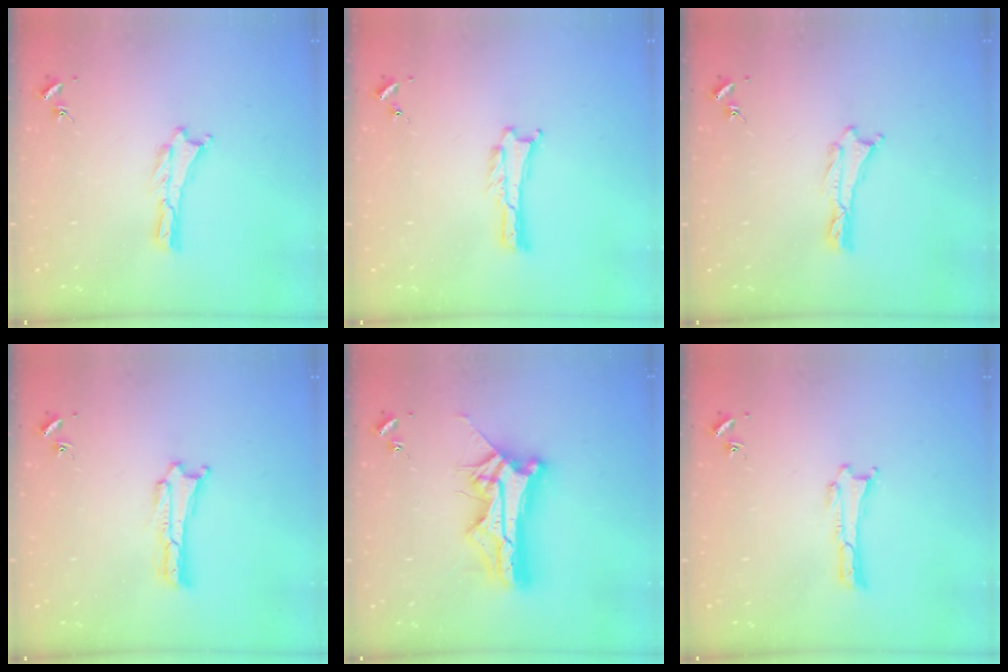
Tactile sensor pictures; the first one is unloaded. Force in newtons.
{"total": 0.0}
{"total": 0.0}
{"total": 0.0}
{"total": 13.0, "press": 12.9, "slide": 1.2}
{"total": 0.0}